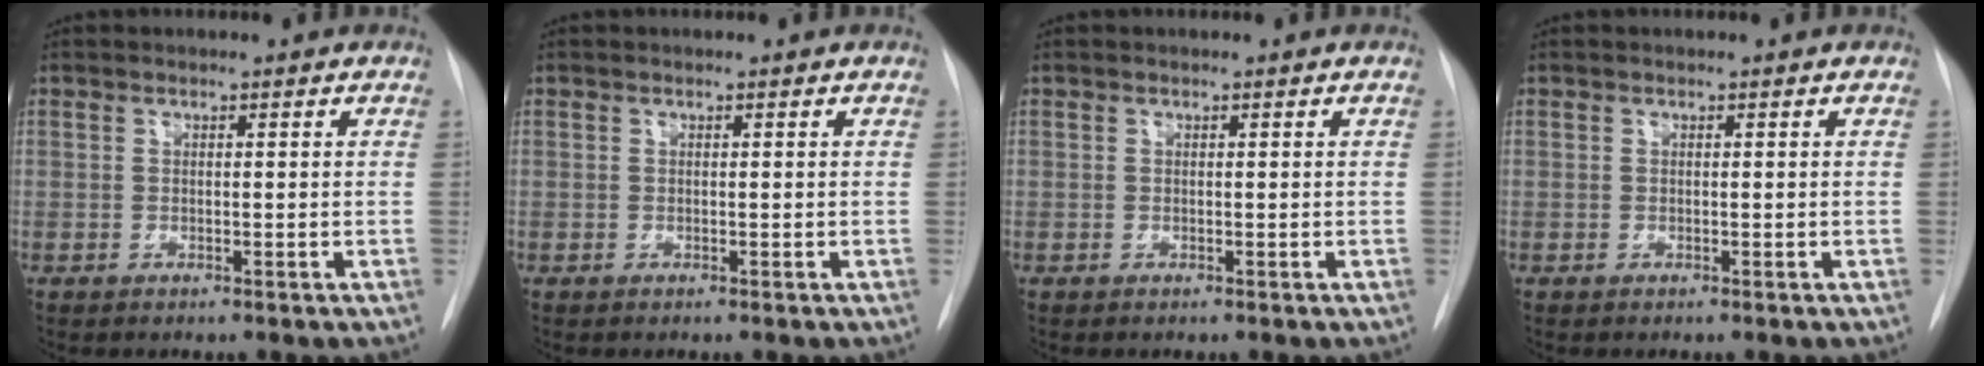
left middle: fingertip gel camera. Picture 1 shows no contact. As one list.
[{"total": 0.0}, {"total": 0.0}, {"total": 0.0}]